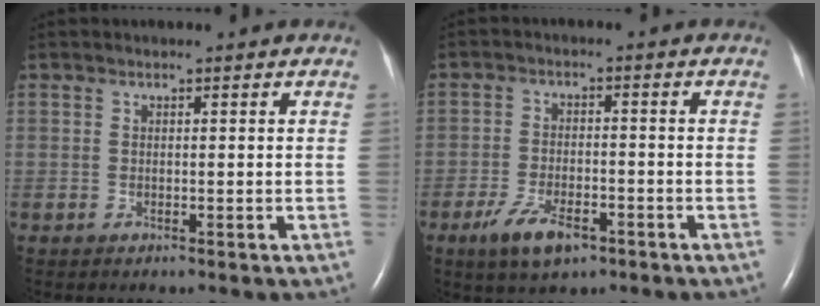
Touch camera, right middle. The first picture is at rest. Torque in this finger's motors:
{"motor_torque": [0.49, -0.43, 0.11, 0.04]}